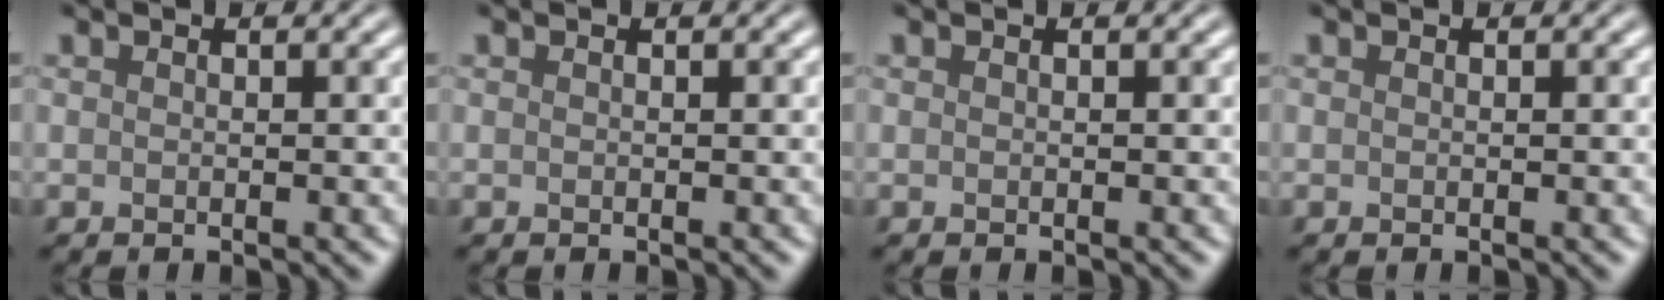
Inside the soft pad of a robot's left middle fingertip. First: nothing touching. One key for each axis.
{"total": 0.0}
{"total": 0.0}
{"total": 0.0}